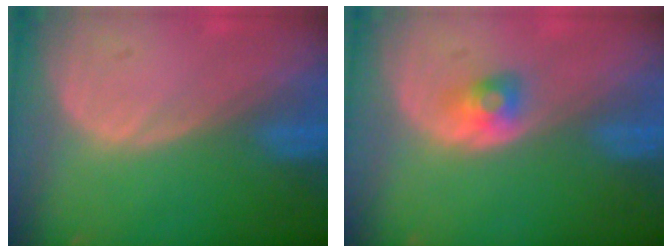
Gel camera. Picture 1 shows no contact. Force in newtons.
{"total": 2.6, "press": 2.4, "slide": 1.0}